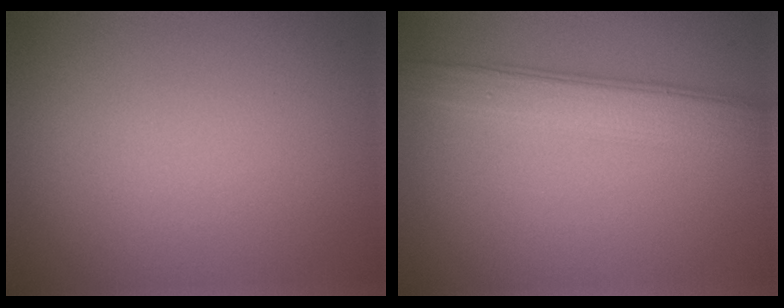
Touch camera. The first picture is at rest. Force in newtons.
{"total": 4.4, "press": 4.4, "slide": 0.1}